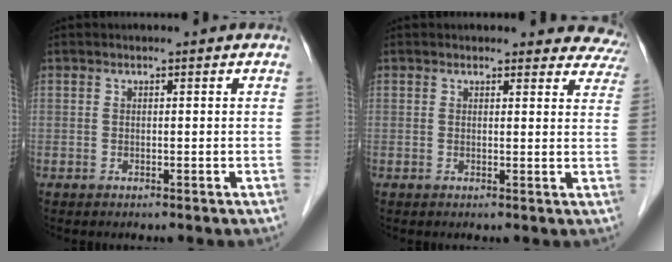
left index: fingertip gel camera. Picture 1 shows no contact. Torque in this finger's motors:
{"motor_torque": [0.36, -0.36, 0.04, -0.01]}